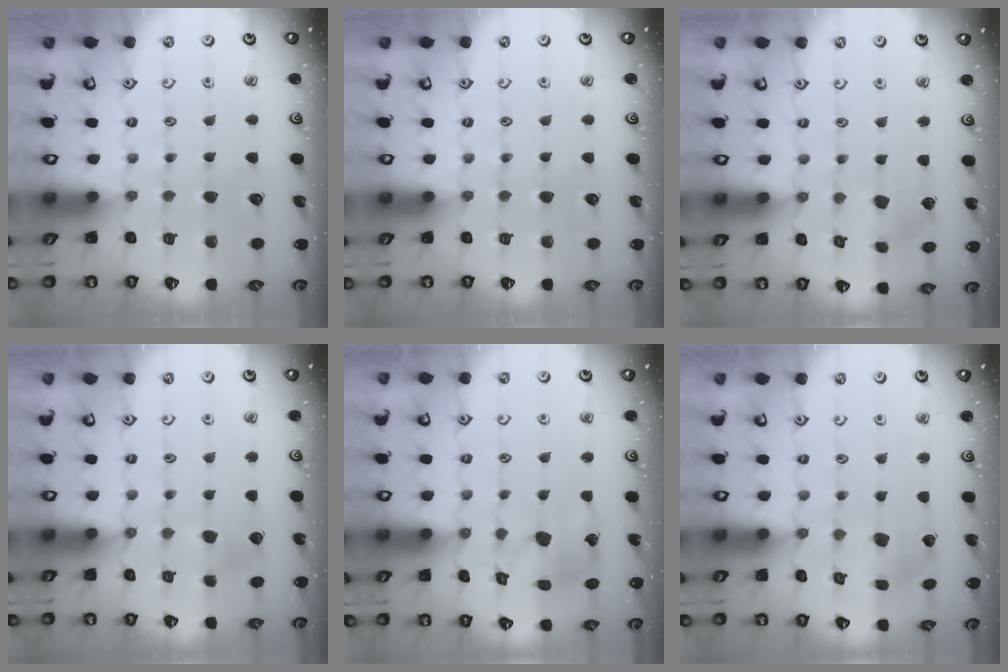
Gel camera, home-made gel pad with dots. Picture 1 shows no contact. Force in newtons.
{"total": 0.0}
{"total": 2.9, "press": 2.9, "slide": 0.7}
{"total": 2.1, "press": 2.1, "slide": 0.3}
{"total": 10.8, "press": 10.7, "slide": 1.4}
{"total": 2.2, "press": 2.2, "slide": 0.1}